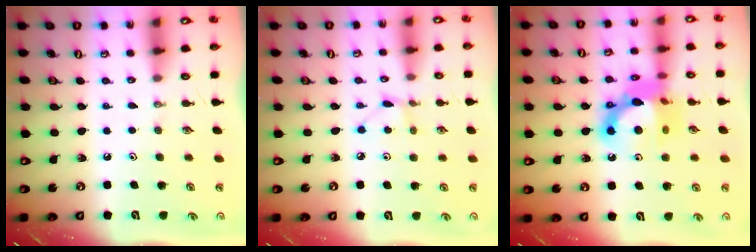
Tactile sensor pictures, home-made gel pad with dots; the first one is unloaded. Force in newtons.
{"total": 3.6, "press": 3.5, "slide": 0.4}
{"total": 14.7, "press": 14.6, "slide": 1.4}